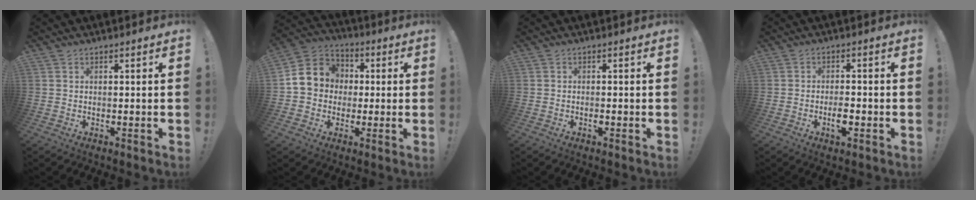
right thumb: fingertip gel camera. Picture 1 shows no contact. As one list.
[{"total": 11.6, "force": [0.7, 10.6, 4.6], "torque": [-0.072, 0.014, 0.023]}, {"total": 0.9, "force": [-0.5, 0.3, 0.6], "torque": [-0.009, 0.000, -0.008]}, {"total": 4.4, "force": [-1.6, 2.2, 3.4], "torque": [-0.043, 0.004, -0.030]}]